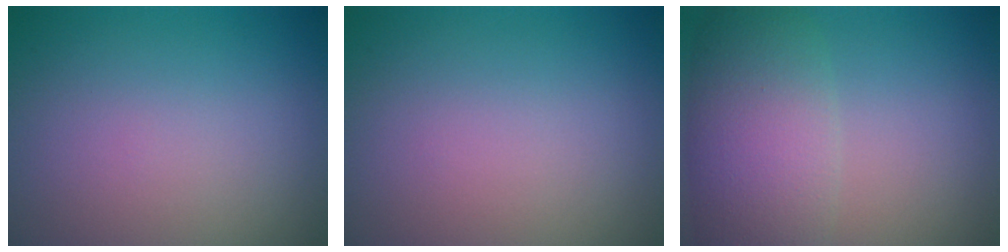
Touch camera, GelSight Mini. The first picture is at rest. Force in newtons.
{"total": 0.0}
{"total": 7.2, "press": 7.2, "slide": 0.4}